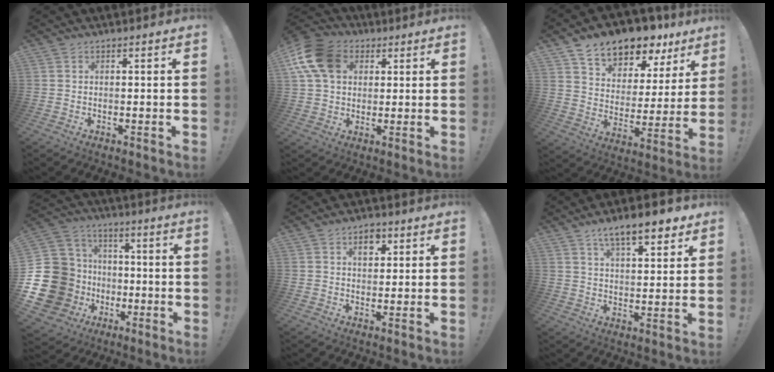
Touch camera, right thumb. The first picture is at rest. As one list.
[{"total": 14.8, "force": [4.8, 11.1, 8.6], "torque": [-0.160, -0.009, 0.096]}, {"total": 11.9, "force": [9.9, 5.5, 3.5], "torque": [-0.053, -0.088, 0.173]}, {"total": 22.6, "force": [-5.0, 19.2, 10.7], "torque": [-0.249, 0.031, -0.033]}, {"total": 5.3, "force": [2.5, 3.5, 3.0], "torque": [-0.033, -0.001, 0.040]}, {"total": 11.1, "force": [7.3, 3.6, 7.5], "torque": [-0.110, -0.040, 0.123]}]